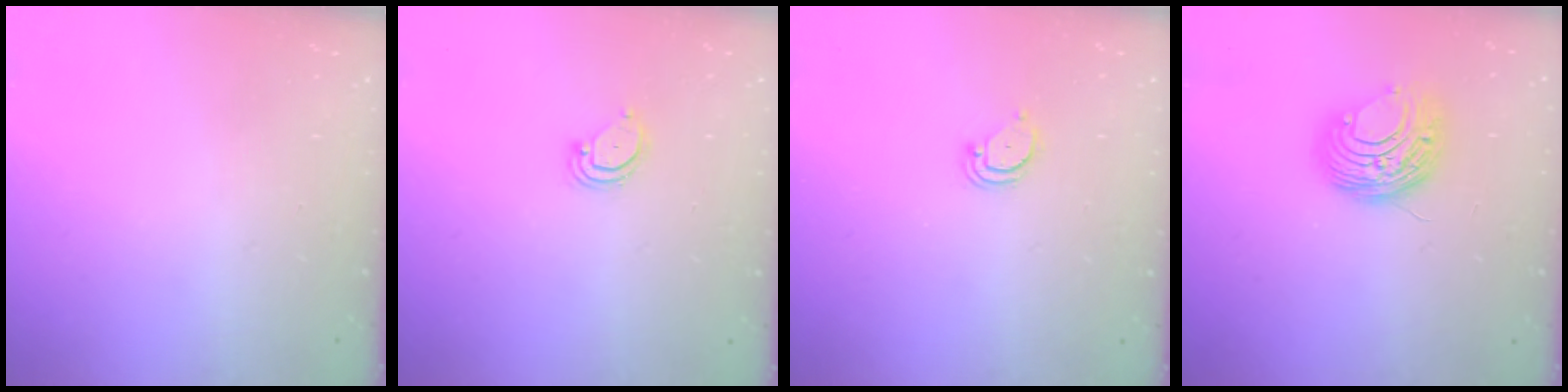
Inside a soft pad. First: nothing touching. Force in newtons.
{"total": 3.6, "press": 3.5, "slide": 0.3}
{"total": 2.1, "press": 2.1, "slide": 0.2}
{"total": 9.0, "press": 9.0, "slide": 0.5}